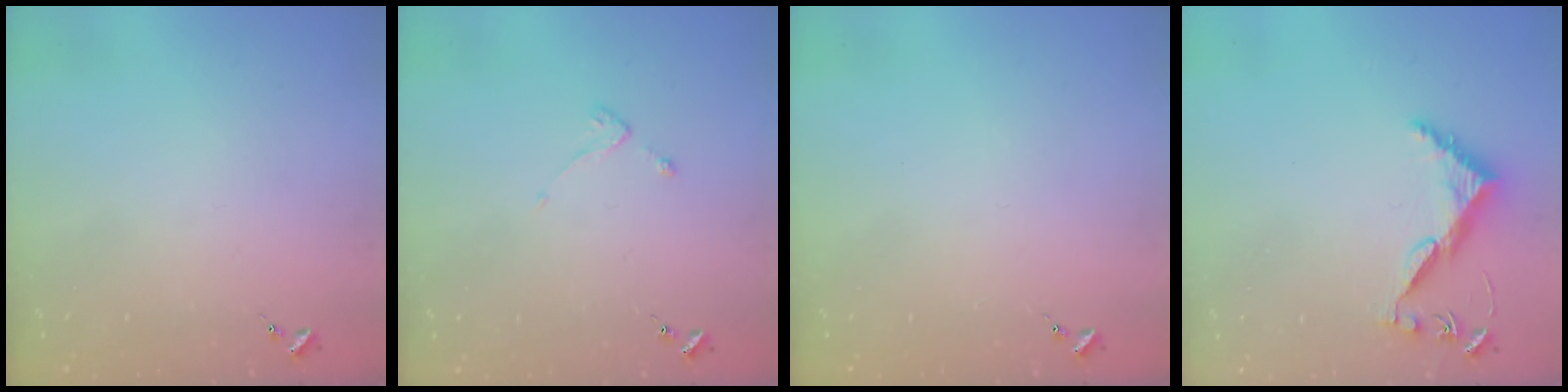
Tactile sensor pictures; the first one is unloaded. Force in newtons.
{"total": 2.2, "press": 2.1, "slide": 0.4}
{"total": 0.0}
{"total": 6.2, "press": 6.2, "slide": 0.5}